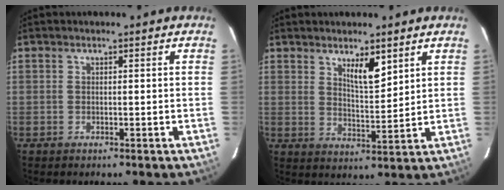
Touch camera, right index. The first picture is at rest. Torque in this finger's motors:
{"motor_torque": [0.33, 0.22, 0.09, 0.06]}